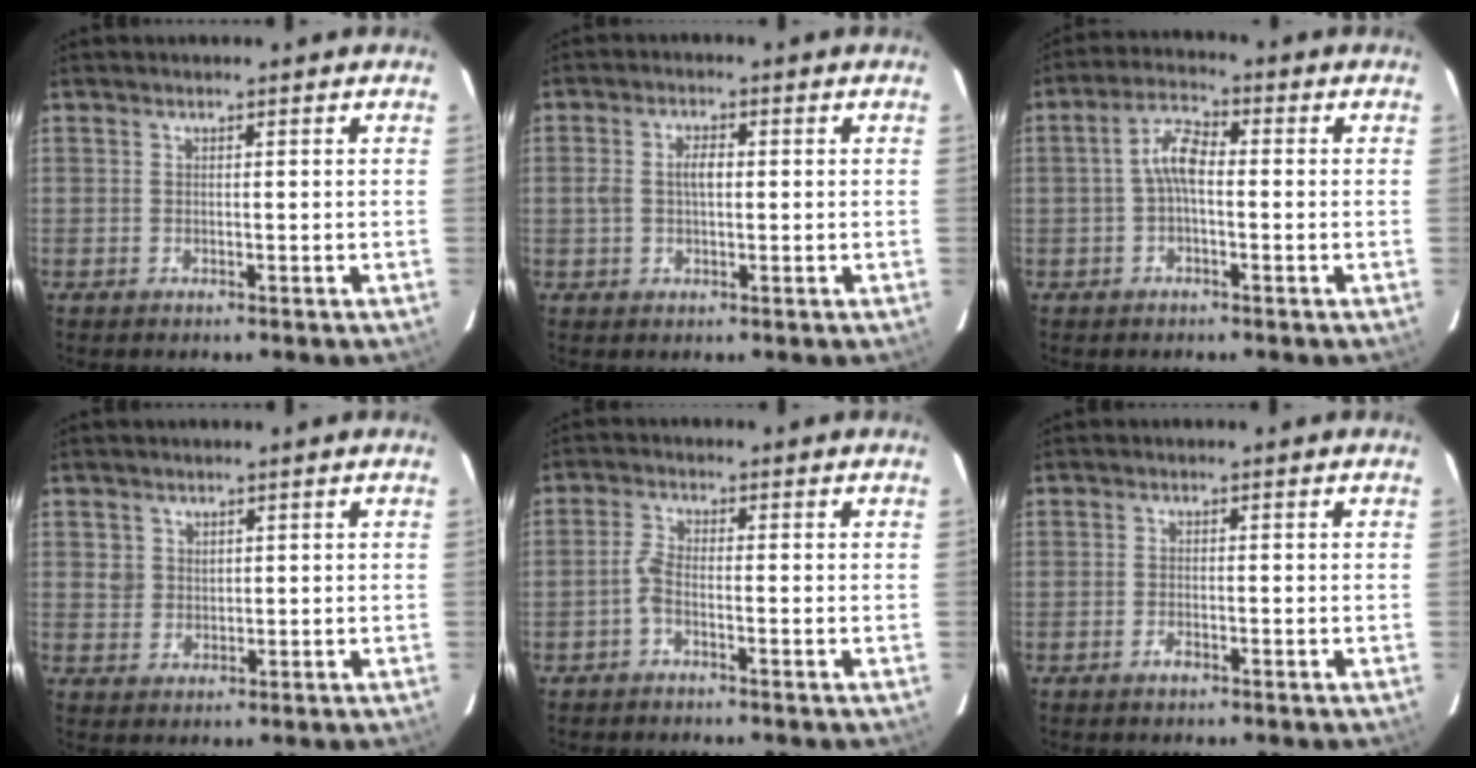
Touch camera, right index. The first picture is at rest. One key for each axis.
{"total": 4.0, "fx": 0.2, "fy": 2.2, "fz": 3.3, "tx": -0.064, "ty": 0.007, "tz": 0.004}
{"total": 5.0, "fx": -0.6, "fy": 2.1, "fz": 4.5, "tx": -0.093, "ty": 0.019, "tz": -0.014}
{"total": 2.7, "fx": 1.1, "fy": 2.4, "fz": 0.4, "tx": 0.001, "ty": 0.010, "tz": 0.022}
{"total": 2.2, "fx": -1.3, "fy": 0.5, "fz": 1.7, "tx": -0.048, "ty": 0.006, "tz": -0.032}
{"total": 1.3, "fx": -0.9, "fy": 0.5, "fz": 0.8, "tx": -0.018, "ty": -0.001, "tz": -0.016}